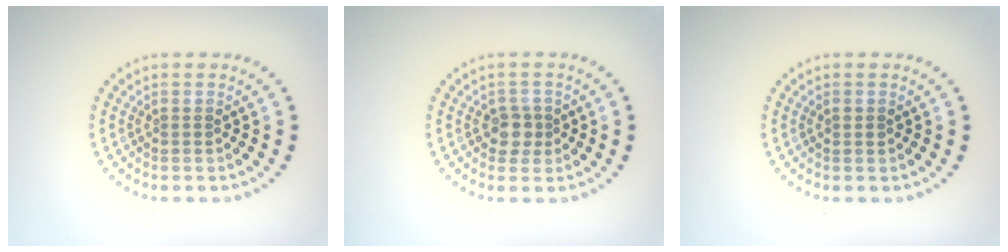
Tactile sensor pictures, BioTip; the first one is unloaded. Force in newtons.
{"total": 1.9, "press": 1.6, "slide": 0.9}
{"total": 0.8, "press": 0.8, "slide": 0.3}